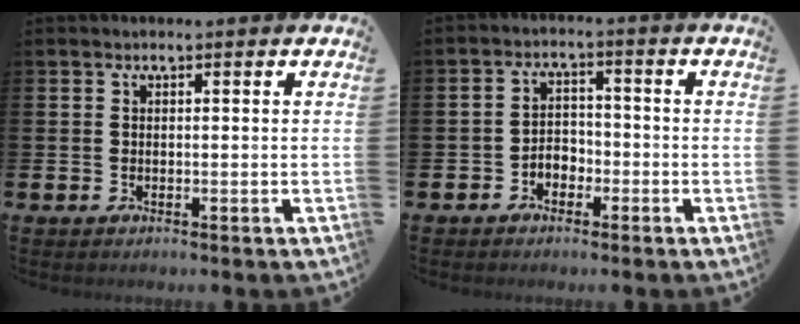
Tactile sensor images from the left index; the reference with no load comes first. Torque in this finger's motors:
{"motor_torque": [0.29, 0.04, 0.01, 0.06]}